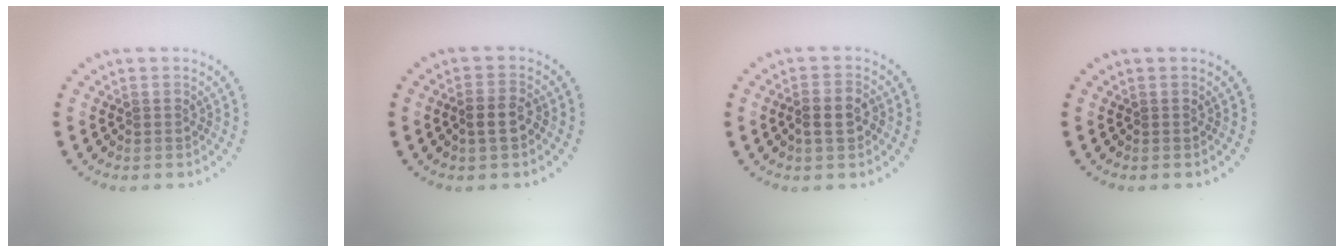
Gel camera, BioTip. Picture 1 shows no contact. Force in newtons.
{"total": 2.5, "press": 2.4, "slide": 0.6}
{"total": 2.3, "press": 2.2, "slide": 0.6}
{"total": 0.0}